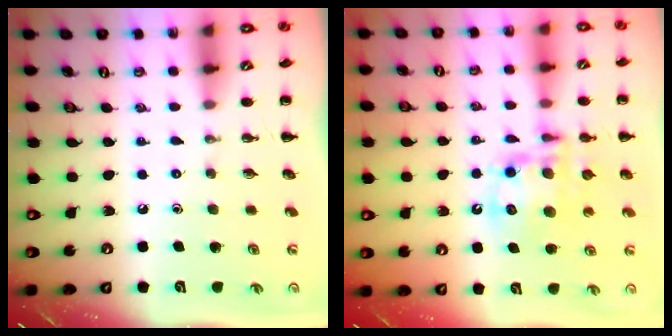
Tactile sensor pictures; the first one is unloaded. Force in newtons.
{"total": 13.5, "press": 13.1, "slide": 2.9}